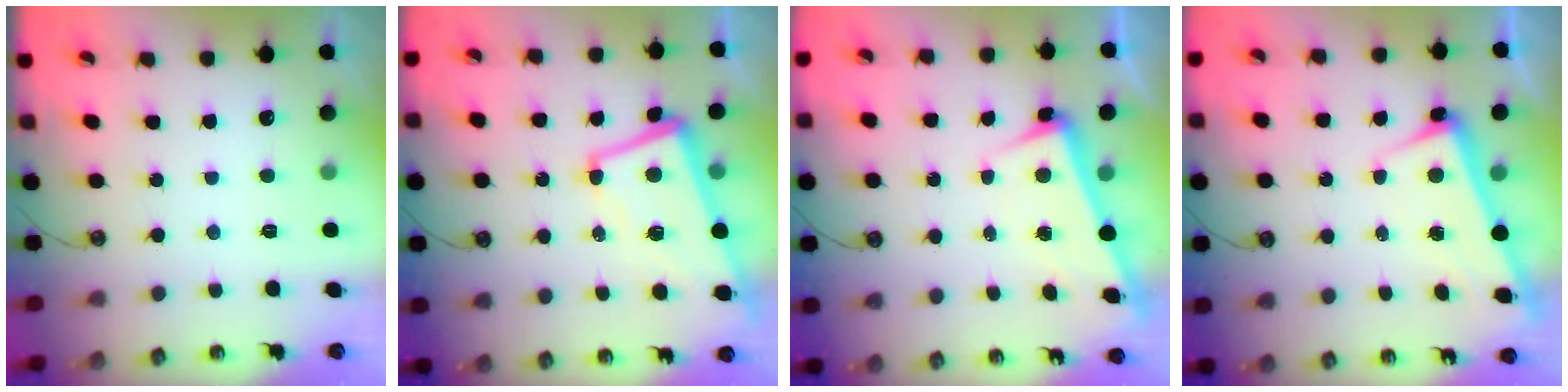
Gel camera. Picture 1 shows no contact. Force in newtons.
{"total": 3.3, "press": 2.7, "slide": 1.9}
{"total": 3.1, "press": 3.0, "slide": 1.0}
{"total": 2.5, "press": 2.4, "slide": 0.6}